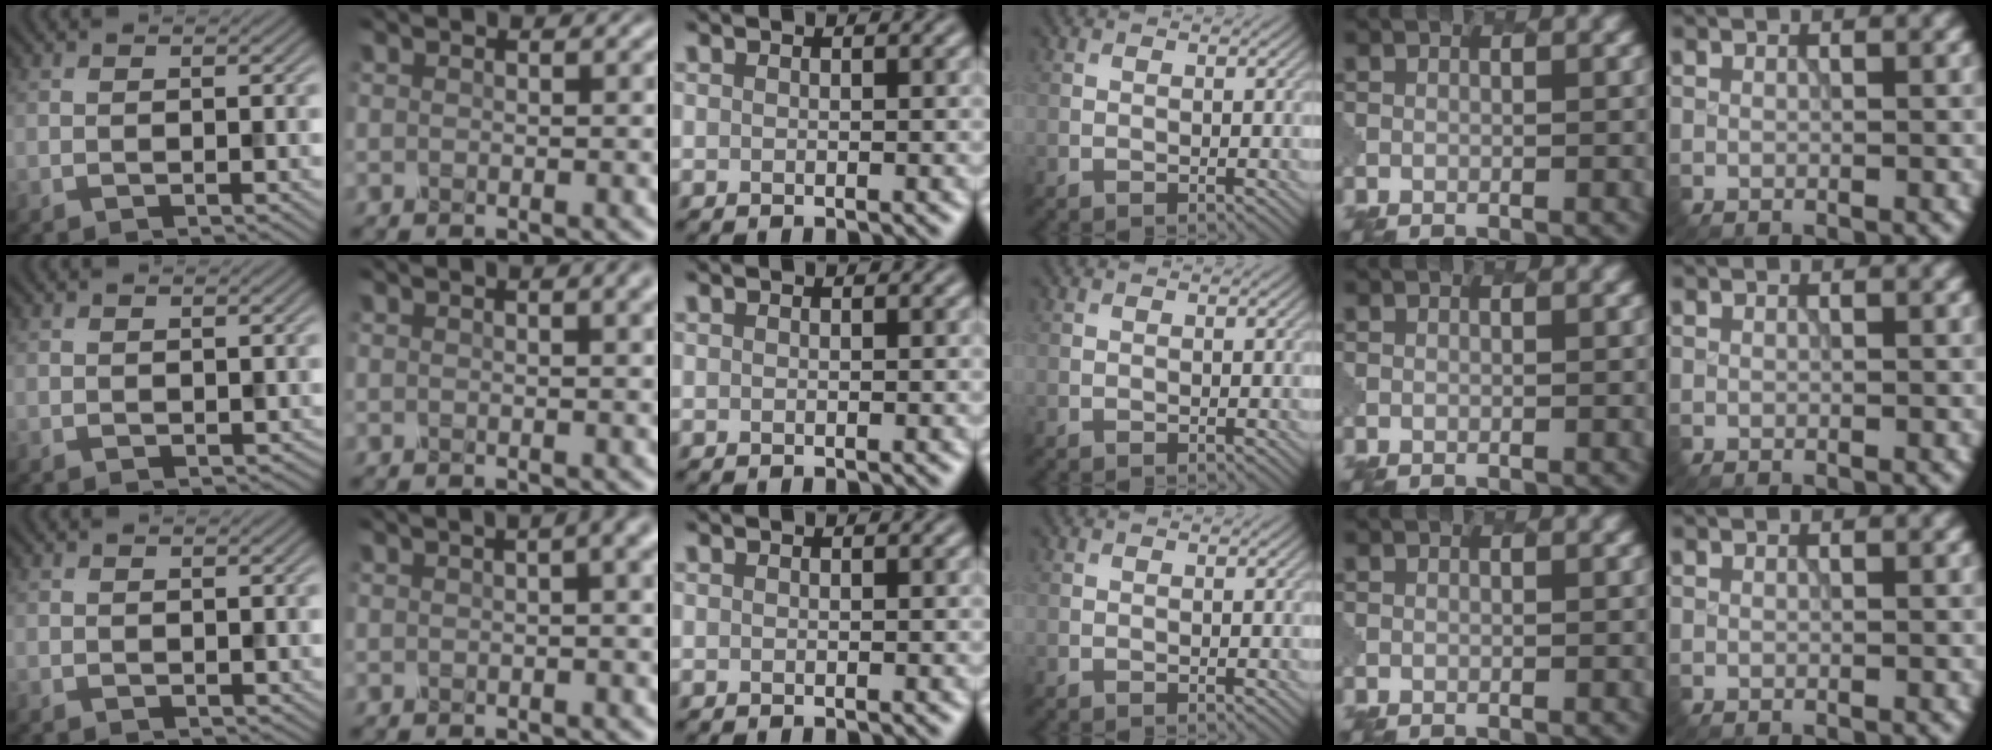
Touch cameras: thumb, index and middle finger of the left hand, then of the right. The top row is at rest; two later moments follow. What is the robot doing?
{"motion": "dispense", "object": "syringe"}